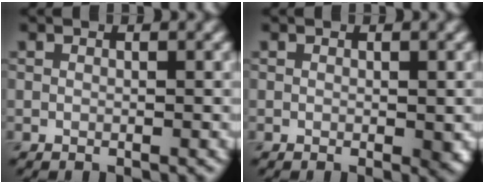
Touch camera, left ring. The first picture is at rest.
{"total": 0.9, "force": [-0.1, 0.3, 0.9], "torque": [-0.010, -0.002, 0.000]}